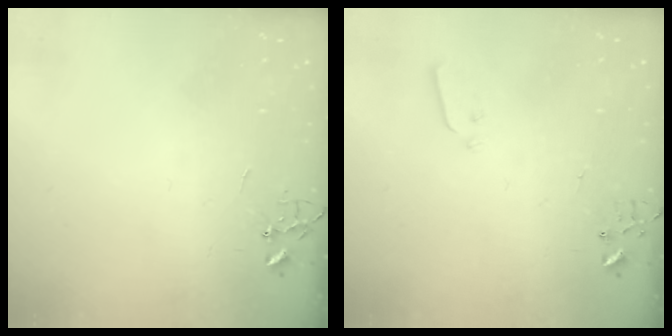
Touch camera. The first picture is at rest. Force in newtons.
{"total": 3.0, "press": 2.9, "slide": 0.3}